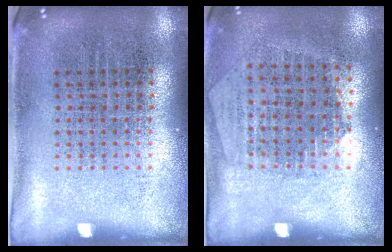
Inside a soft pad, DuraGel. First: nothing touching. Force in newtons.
{"total": 1.3, "press": 1.1, "slide": 0.5}